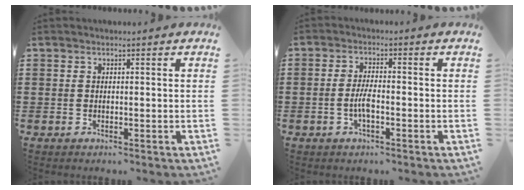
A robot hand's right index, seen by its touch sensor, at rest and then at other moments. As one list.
[{"total": 3.2, "force": [-0.9, 0.8, 2.9], "torque": [-0.065, -0.001, -0.021]}]